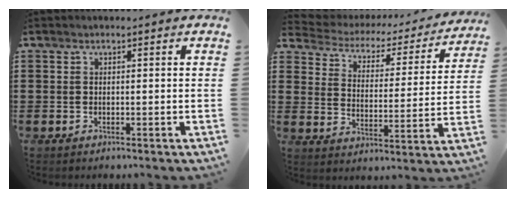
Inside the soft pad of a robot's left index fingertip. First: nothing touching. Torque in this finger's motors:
{"motor_torque": [2.14, 0.00, 0.08, -0.05]}